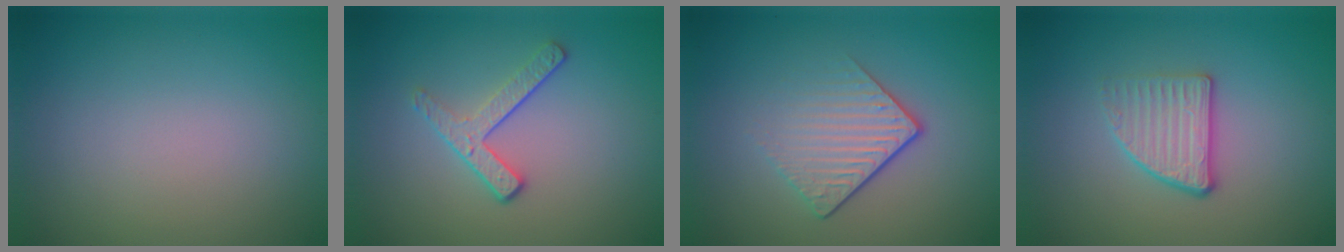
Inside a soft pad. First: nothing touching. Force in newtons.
{"total": 2.3, "press": 1.7, "slide": 1.6}
{"total": 4.0, "press": 2.4, "slide": 3.2}
{"total": 2.8, "press": 2.5, "slide": 1.4}